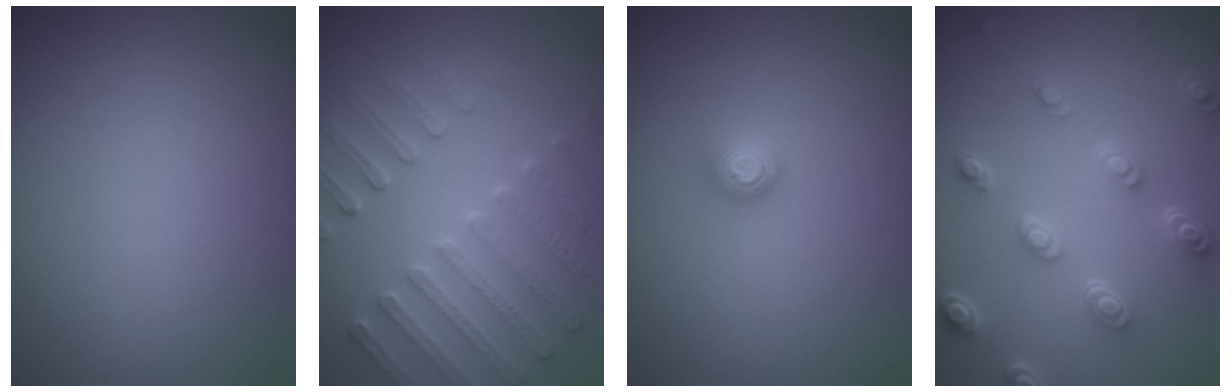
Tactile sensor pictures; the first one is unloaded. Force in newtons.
{"total": 4.0, "press": 3.7, "slide": 1.6}
{"total": 1.2, "press": 1.2, "slide": 0.1}
{"total": 4.5, "press": 3.4, "slide": 3.0}